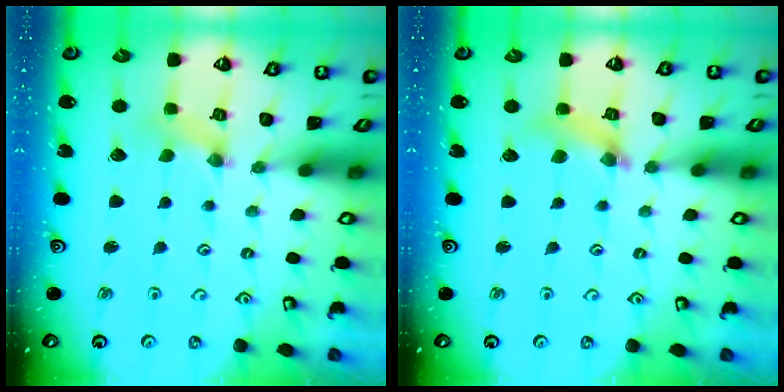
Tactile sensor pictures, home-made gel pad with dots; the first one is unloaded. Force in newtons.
{"total": 6.6, "press": 6.6, "slide": 0.8}